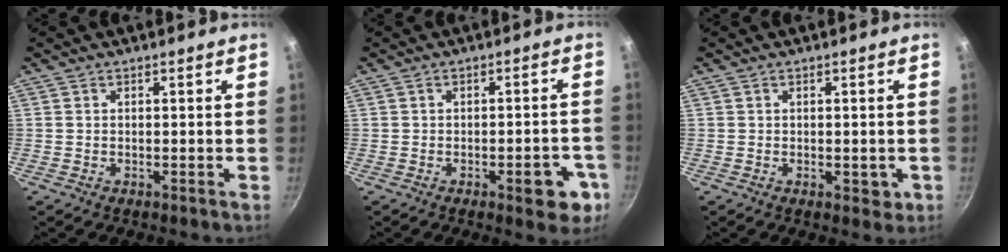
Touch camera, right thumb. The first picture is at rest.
{"total": 7.4, "force": [-3.2, 3.1, 6.0], "torque": [-0.045, 0.020, -0.036]}
{"total": 2.9, "force": [-0.8, 1.6, 2.3], "torque": [-0.019, -0.003, -0.010]}